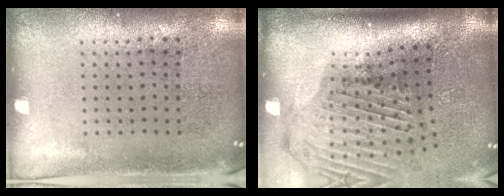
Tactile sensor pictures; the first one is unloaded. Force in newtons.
{"total": 2.9, "press": 2.1, "slide": 2.0}